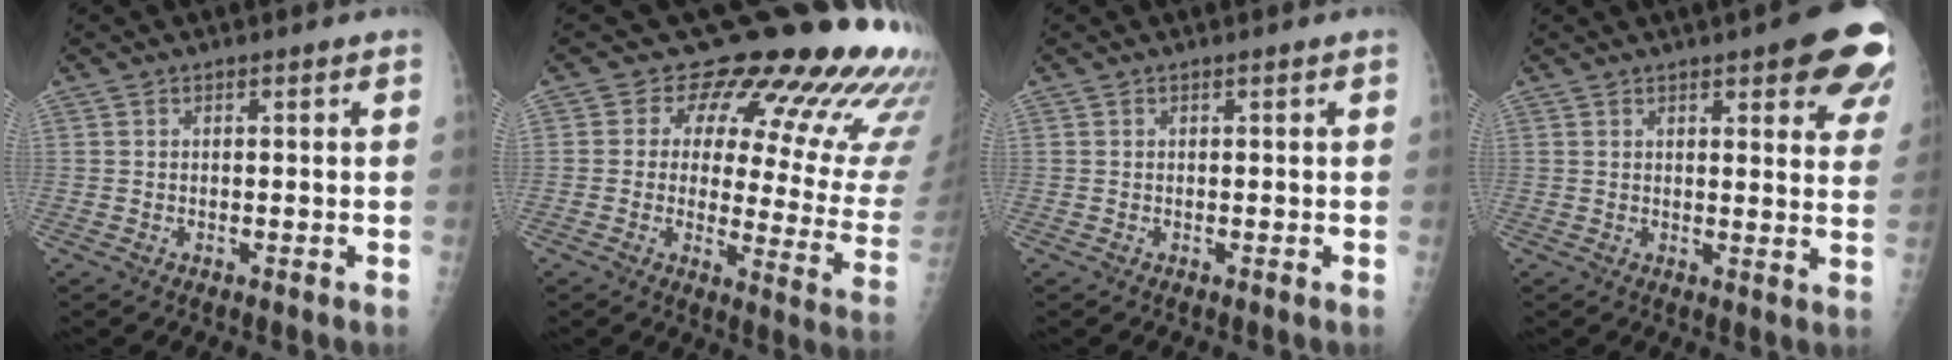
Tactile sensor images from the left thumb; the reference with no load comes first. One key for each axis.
{"total": 22.2, "fx": 16.1, "fy": 9.0, "fz": 12.4, "tx": -0.116, "ty": -0.105, "tz": 0.180}
{"total": 0.0}
{"total": 13.5, "fx": 7.3, "fy": 3.9, "fz": 10.6, "tx": -0.094, "ty": -0.028, "tz": 0.078}